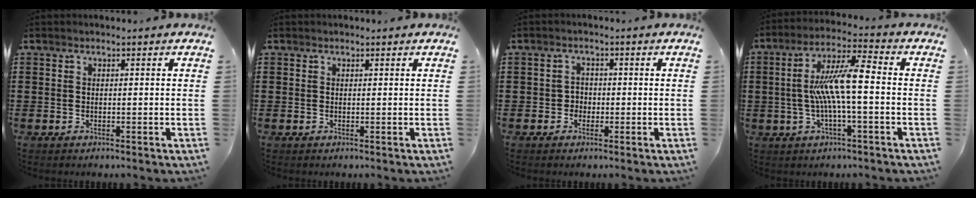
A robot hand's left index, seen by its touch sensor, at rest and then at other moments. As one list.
[{"total": 0.0}, {"total": 1.8, "force": [-0.6, 1.6, 0.4], "torque": [-0.015, 0.004, -0.016]}, {"total": 9.8, "force": [-0.4, 1.5, 9.7], "torque": [-0.202, -0.003, -0.018]}]